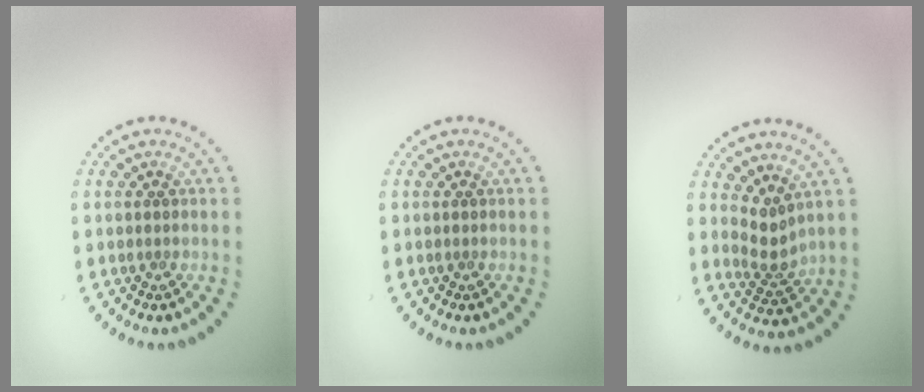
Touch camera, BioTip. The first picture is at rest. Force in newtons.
{"total": 0.0}
{"total": 2.3, "press": 1.5, "slide": 1.7}